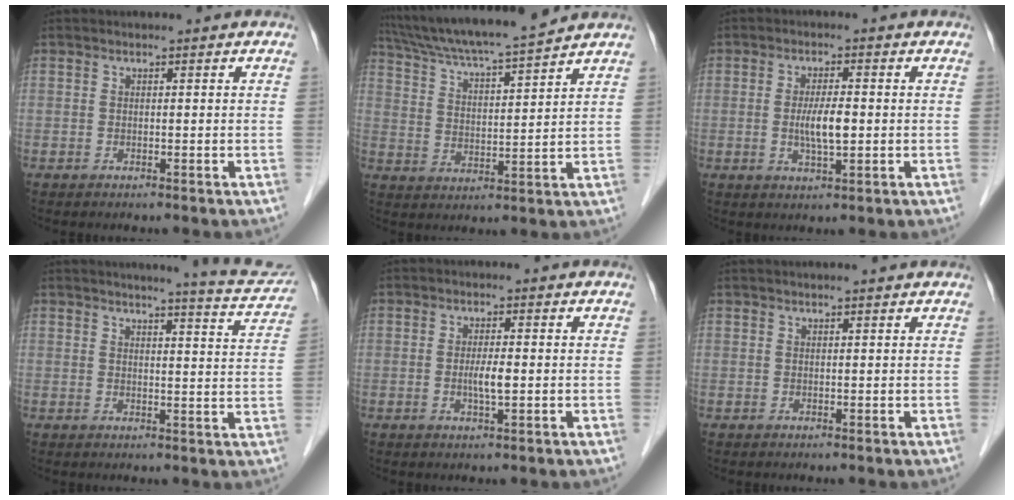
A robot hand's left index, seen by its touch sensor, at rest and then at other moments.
{"total": 14.5, "force": [13.1, -0.5, 6.1], "torque": [-0.116, 0.012, 0.218]}
{"total": 4.8, "force": [-0.3, 0.7, 4.8], "torque": [-0.096, -0.007, -0.005]}
{"total": 8.6, "force": [8.0, 0.2, 3.1], "torque": [-0.038, -0.020, 0.076]}
{"total": 2.8, "force": [-0.4, 0.4, 2.8], "torque": [-0.056, -0.003, -0.007]}
{"total": 2.3, "force": [2.1, 0.0, 1.0], "torque": [-0.011, 0.019, 0.030]}